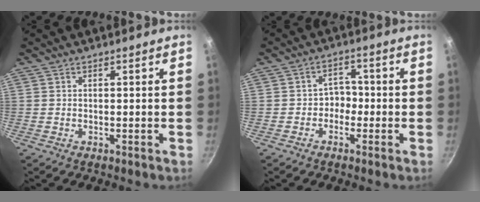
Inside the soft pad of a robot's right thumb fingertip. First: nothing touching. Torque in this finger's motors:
{"motor_torque": [-0.18, 0.04, -0.11, 0.26, 0.05]}